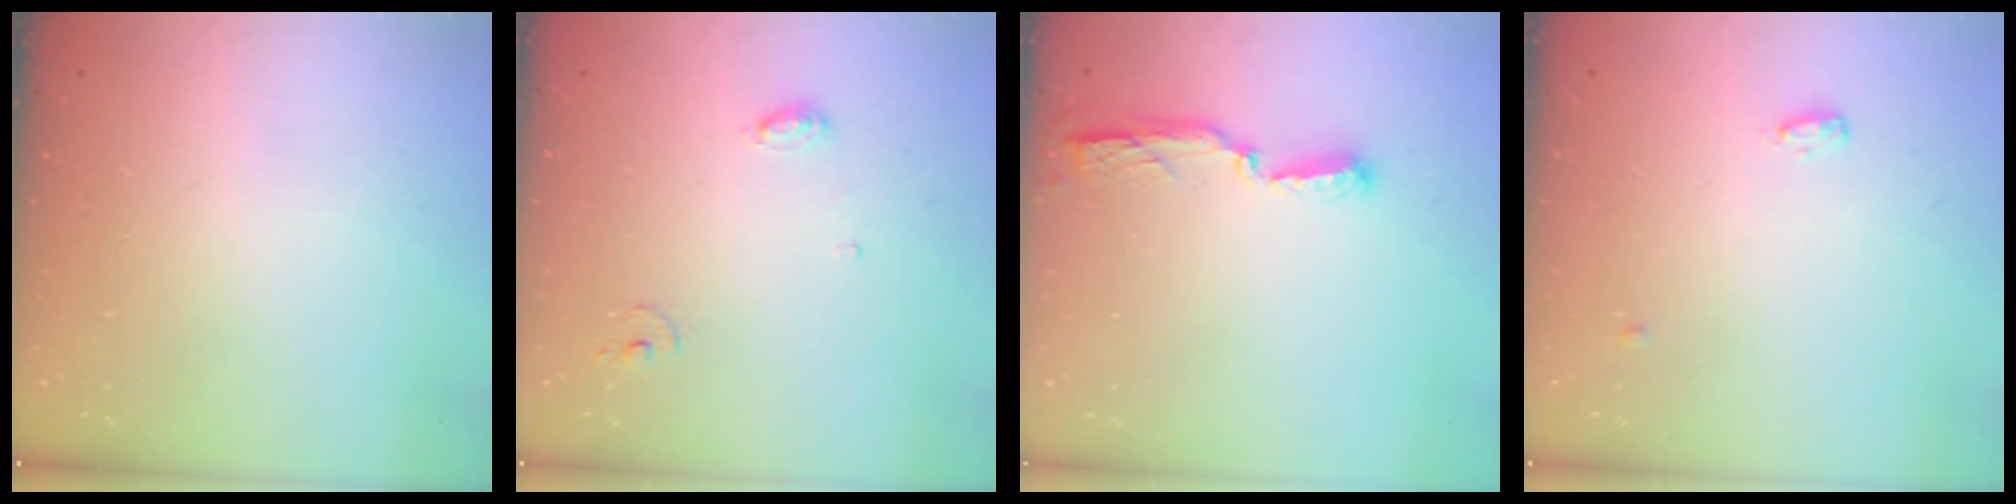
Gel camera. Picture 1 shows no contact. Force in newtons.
{"total": 4.7, "press": 4.7, "slide": 0.5}
{"total": 9.5, "press": 7.8, "slide": 5.5}
{"total": 7.9, "press": 4.2, "slide": 6.7}